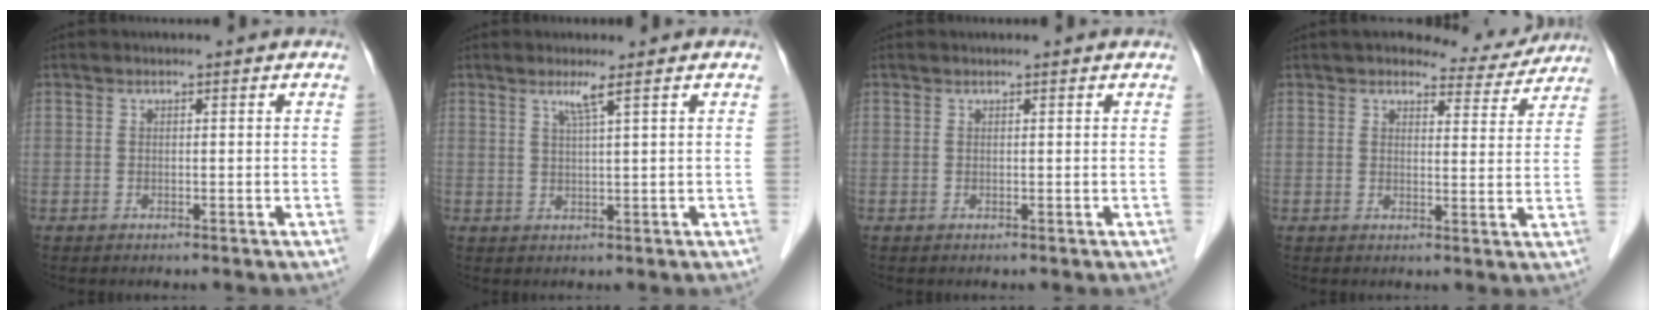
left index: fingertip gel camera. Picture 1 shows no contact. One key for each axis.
{"total": 2.2, "fx": 1.4, "fy": -0.7, "fz": 1.7, "tx": -0.037, "ty": -0.006, "tz": 0.030}
{"total": 1.3, "fx": 1.3, "fy": 0.1, "fz": 0.2, "tx": -0.008, "ty": 0.013, "tz": 0.015}
{"total": 7.0, "fx": 6.5, "fy": 2.1, "fz": 1.3, "tx": -0.013, "ty": -0.001, "tz": 0.072}